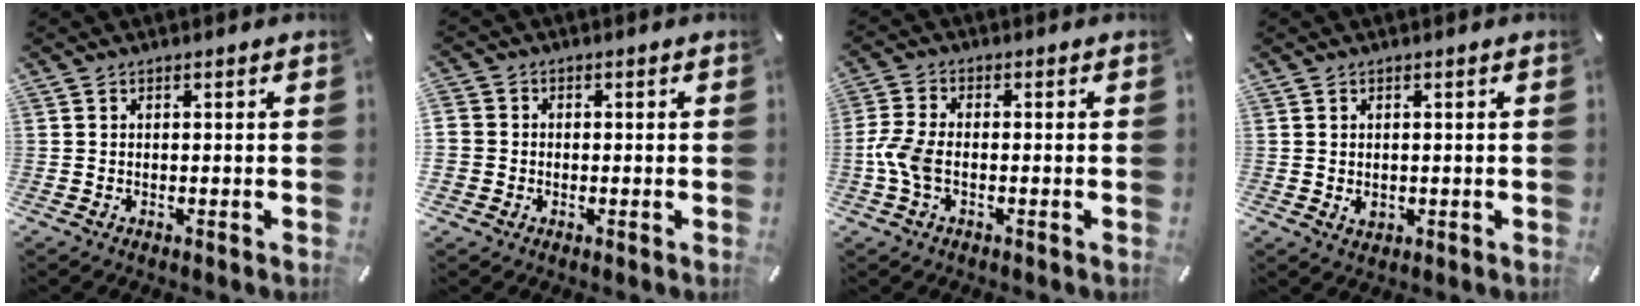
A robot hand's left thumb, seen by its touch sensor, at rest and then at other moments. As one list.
[{"total": 3.8, "force": [-0.4, 3.8, 0.4], "torque": [-0.007, 0.011, -0.005]}, {"total": 6.3, "force": [-1.7, 3.1, 5.2], "torque": [-0.118, -0.002, -0.033]}, {"total": 1.6, "force": [0.2, 1.4, 0.8], "torque": [-0.008, -0.001, 0.001]}]